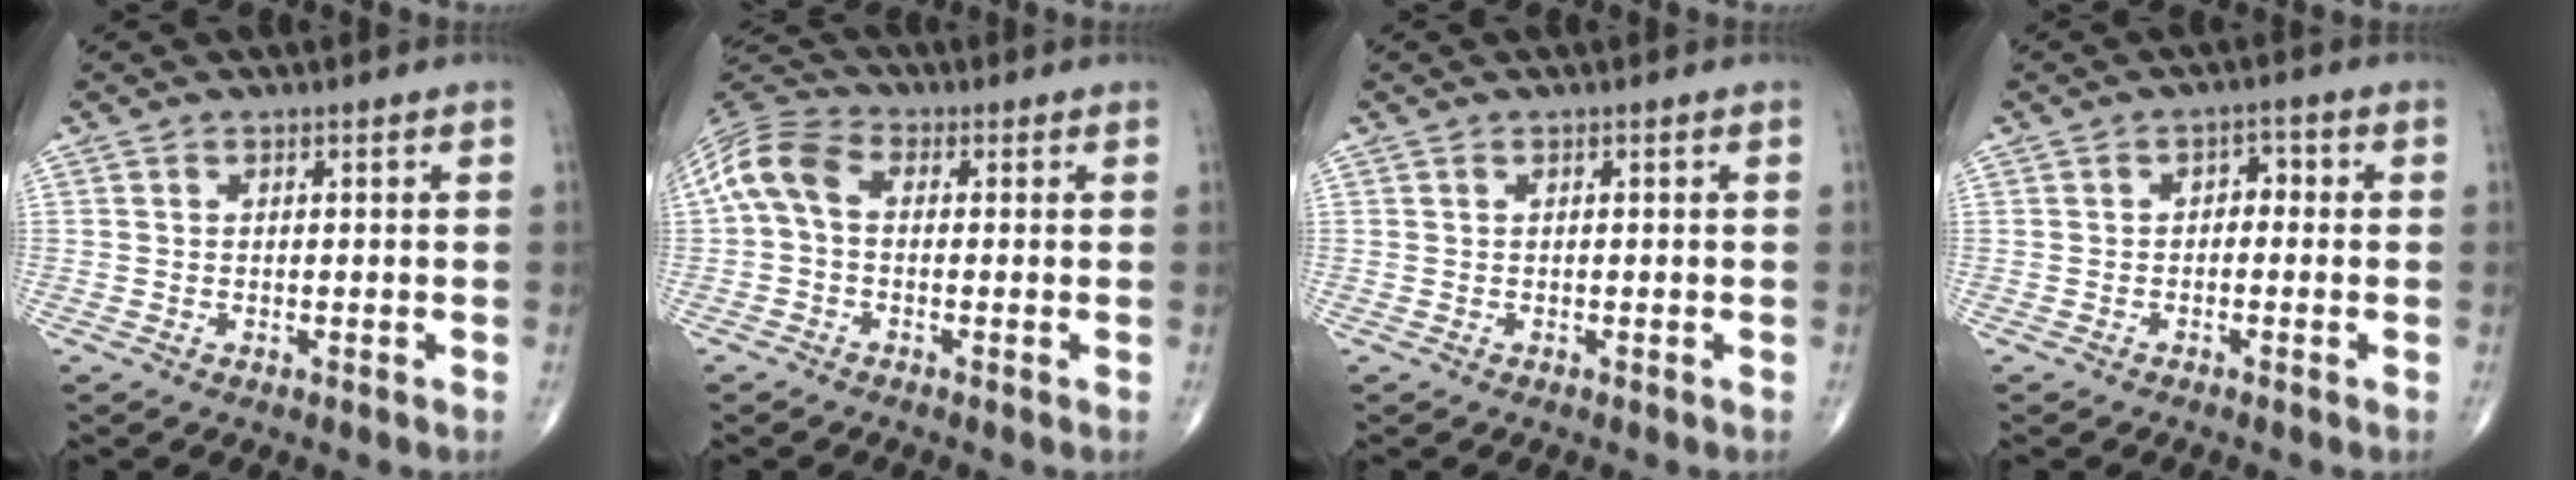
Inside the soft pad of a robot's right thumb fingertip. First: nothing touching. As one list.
[{"total": 8.5, "force": [0.3, 5.6, 6.3], "torque": [-0.127, 0.025, -0.009]}, {"total": 0.0}, {"total": 2.4, "force": [-0.3, 1.7, 1.6], "torque": [-0.004, 0.013, -0.016]}]